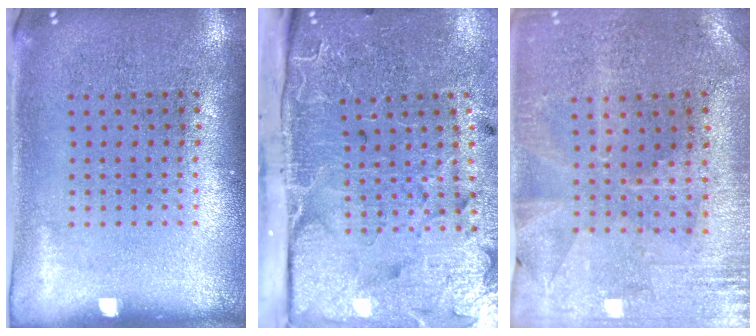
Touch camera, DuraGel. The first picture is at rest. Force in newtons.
{"total": 5.0, "press": 4.0, "slide": 3.1}
{"total": 0.7, "press": 0.6, "slide": 0.3}